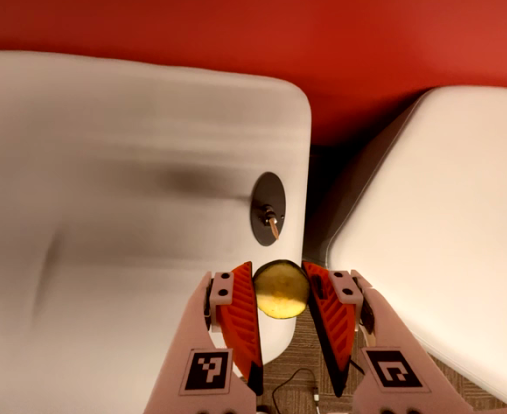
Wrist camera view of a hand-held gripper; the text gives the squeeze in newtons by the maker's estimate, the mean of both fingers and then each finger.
{"total": 11.0, "left": 11.0, "right": 10.9}